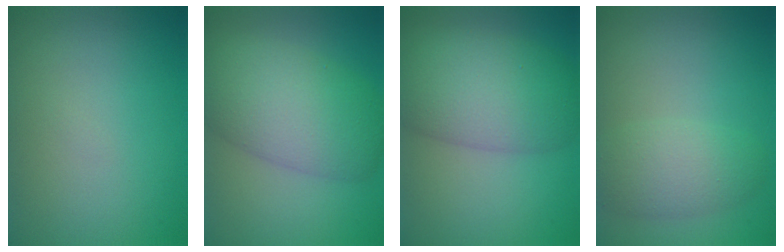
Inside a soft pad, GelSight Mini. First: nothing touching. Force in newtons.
{"total": 7.9, "press": 7.9, "slide": 0.6}
{"total": 7.9, "press": 7.9, "slide": 0.3}
{"total": 3.4, "press": 3.4, "slide": 0.1}